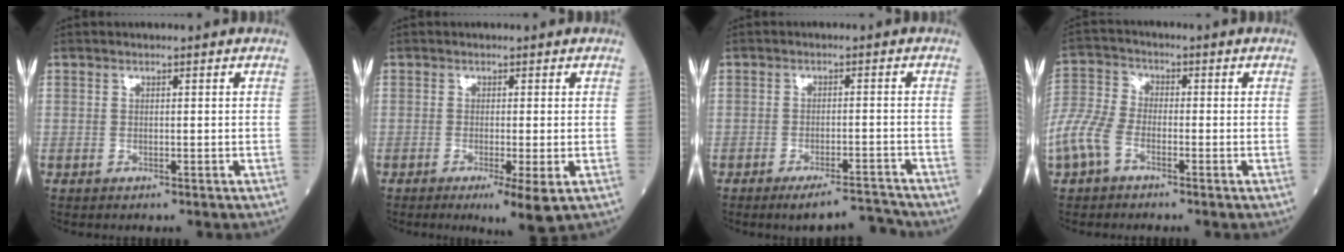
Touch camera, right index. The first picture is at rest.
{"total": 4.4, "force": [-1.8, 0.3, 4.0], "torque": [-0.053, -0.014, -0.025]}
{"total": 5.0, "force": [-4.7, -0.2, 1.6], "torque": [-0.010, 0.000, -0.076]}
{"total": 7.4, "force": [-3.5, 4.1, 5.0], "torque": [-0.133, 0.004, -0.080]}